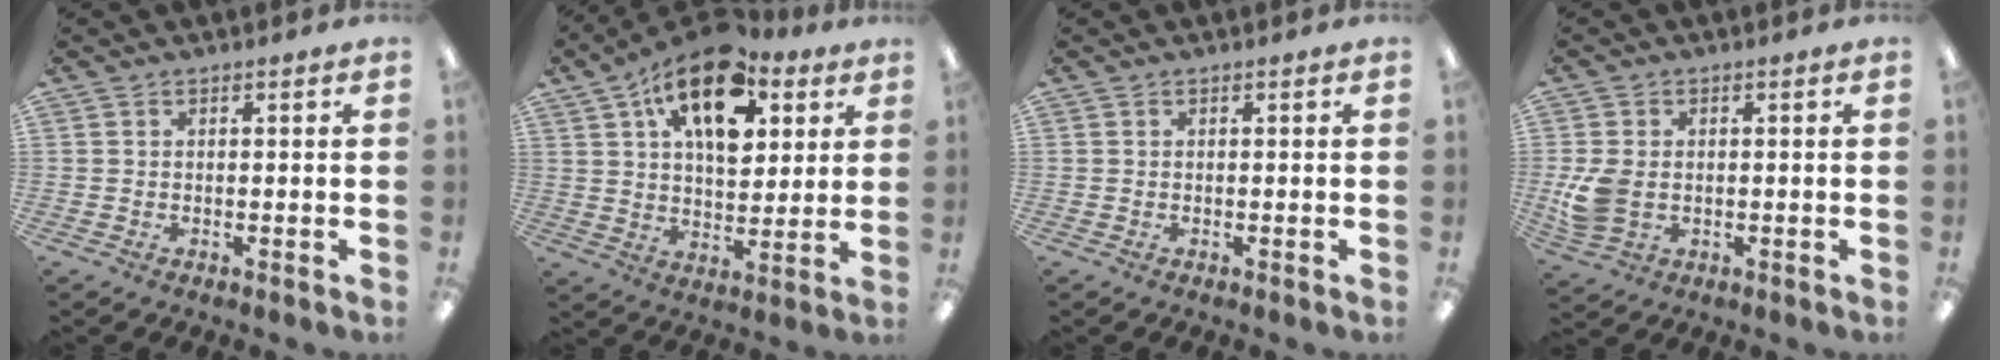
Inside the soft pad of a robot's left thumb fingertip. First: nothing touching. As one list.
[{"total": 17.3, "force": [9.3, 9.2, 11.4], "torque": [-0.173, -0.032, 0.159]}, {"total": 0.0}, {"total": 6.5, "force": [-0.4, 4.7, 4.5], "torque": [-0.094, -0.002, -0.007]}]